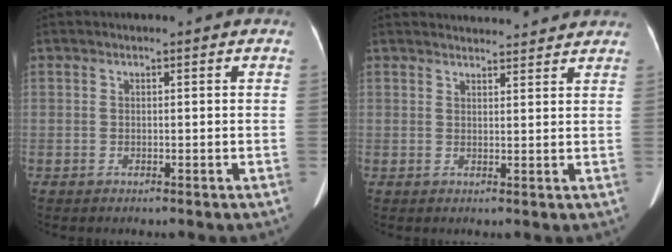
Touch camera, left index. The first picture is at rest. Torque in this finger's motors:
{"motor_torque": [-0.14, -0.15, -0.33, -0.07]}